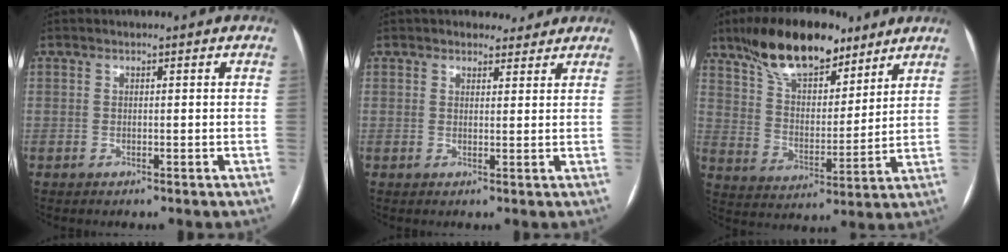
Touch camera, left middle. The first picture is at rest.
{"total": 3.9, "force": [3.5, 1.6, 0.6], "torque": [0.000, 0.007, 0.042]}
{"total": 16.3, "force": [11.9, 6.3, 9.2], "torque": [-0.161, 0.020, 0.209]}